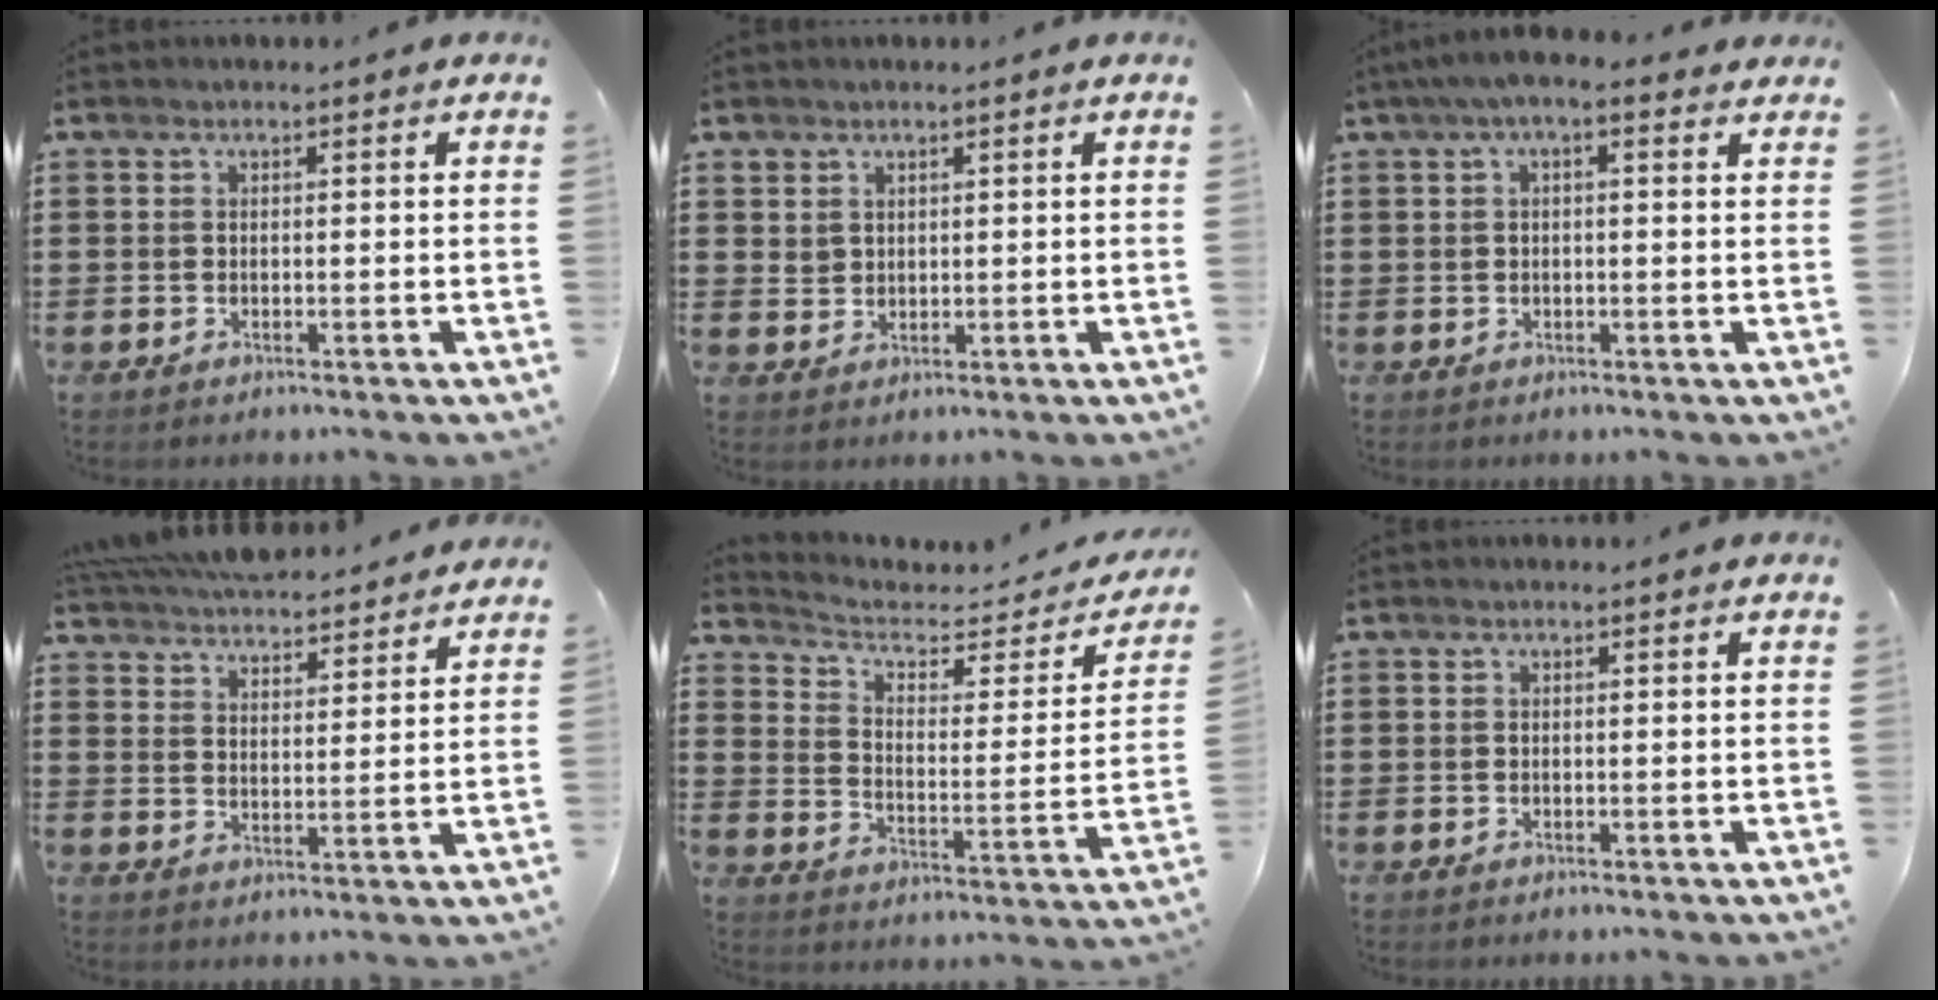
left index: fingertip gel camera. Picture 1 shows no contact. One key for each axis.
{"total": 2.2, "fx": 1.4, "fy": 1.8, "fz": 0.1, "tx": -0.010, "ty": 0.007, "tz": 0.026}
{"total": 3.0, "fx": 1.1, "fy": 0.8, "fz": 2.6, "tx": -0.051, "ty": 0.008, "tz": 0.017}
{"total": 5.6, "fx": 5.5, "fy": 0.6, "fz": 0.9, "tx": -0.043, "ty": -0.029, "tz": 0.097}
{"total": 3.7, "fx": 2.6, "fy": 1.8, "fz": 2.0, "tx": -0.055, "ty": -0.015, "tz": 0.036}
{"total": 0.0}